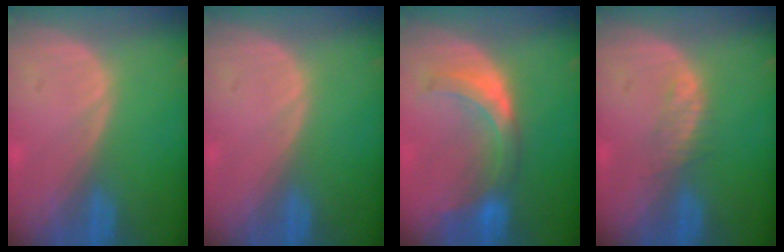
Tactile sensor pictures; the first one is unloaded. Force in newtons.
{"total": 0.0}
{"total": 6.6, "press": 6.6, "slide": 0.6}
{"total": 1.8, "press": 1.8, "slide": 0.1}